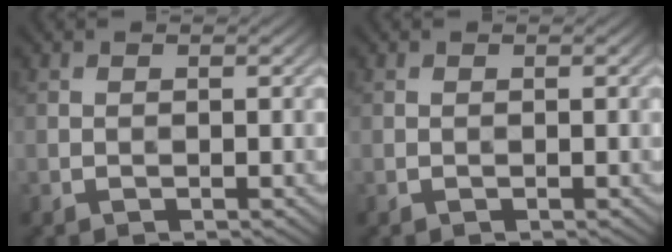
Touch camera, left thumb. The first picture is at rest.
{"total": 0.0}